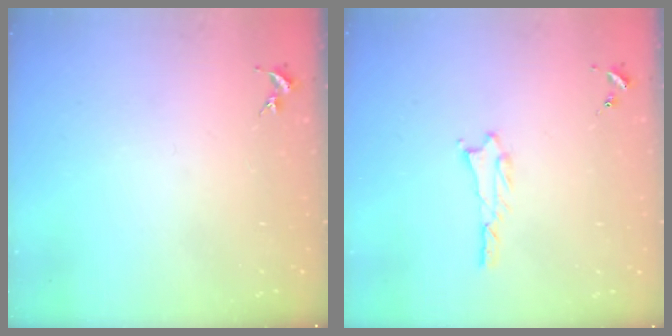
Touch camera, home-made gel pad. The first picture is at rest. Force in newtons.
{"total": 1.0, "press": 1.0, "slide": 0.1}